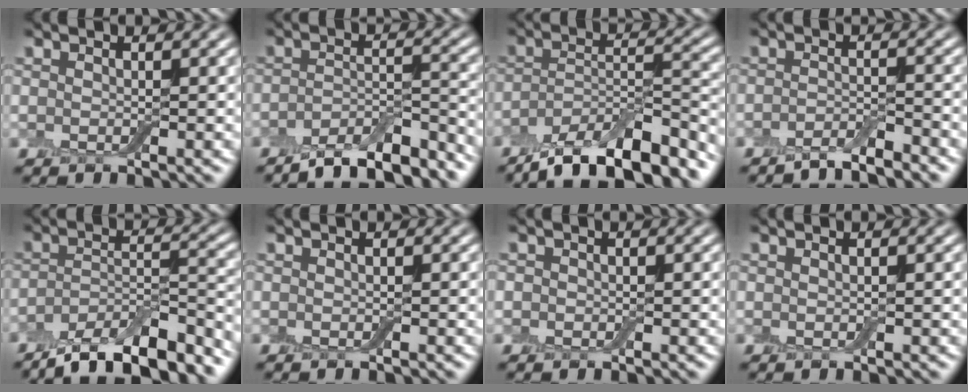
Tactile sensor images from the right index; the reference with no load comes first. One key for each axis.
{"total": 7.3, "fx": -6.2, "fy": 1.8, "fz": 3.5, "tx": -0.051, "ty": -0.001, "tz": -0.101}
{"total": 11.2, "fx": -8.8, "fy": 3.4, "fz": 6.0, "tx": -0.100, "ty": 0.003, "tz": -0.141}
{"total": 2.7, "fx": -2.4, "fy": 0.4, "fz": 1.2, "tx": -0.019, "ty": 0.006, "tz": -0.047}
{"total": 10.0, "fx": -8.0, "fy": 3.0, "fz": 5.2, "tx": -0.081, "ty": -0.002, "tz": -0.128}
{"total": 0.0}
{"total": 0.7, "fx": -0.3, "fy": 0.6, "fz": 0.1, "tx": 0.004, "ty": 0.002, "tz": -0.005}
{"total": 0.0}